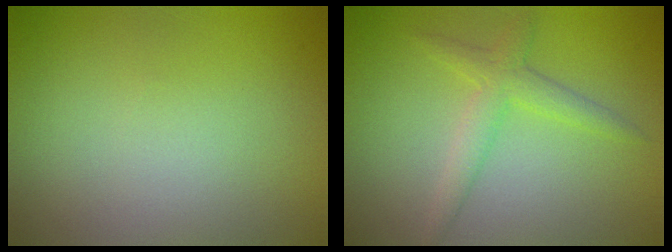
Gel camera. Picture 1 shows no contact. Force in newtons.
{"total": 2.5, "press": 2.5, "slide": 0.1}